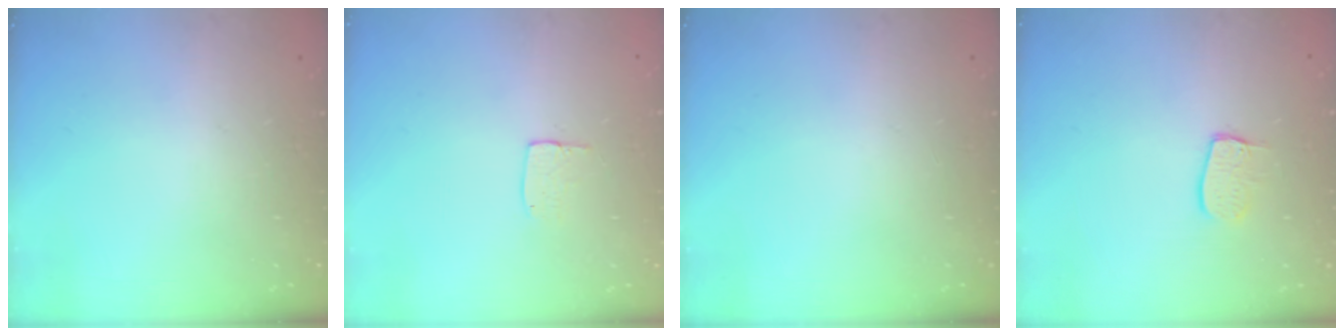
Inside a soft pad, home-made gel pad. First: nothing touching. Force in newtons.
{"total": 3.8, "press": 3.8, "slide": 0.2}
{"total": 0.0}
{"total": 6.9, "press": 6.9, "slide": 0.2}